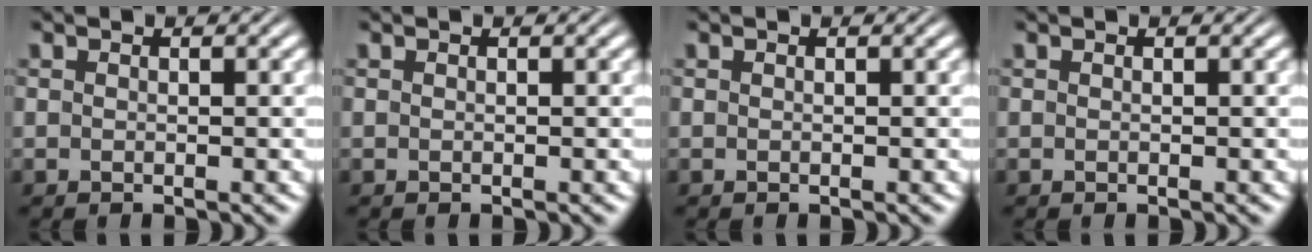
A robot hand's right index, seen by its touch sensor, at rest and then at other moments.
{"total": 0.0}
{"total": 0.0}
{"total": 0.0}